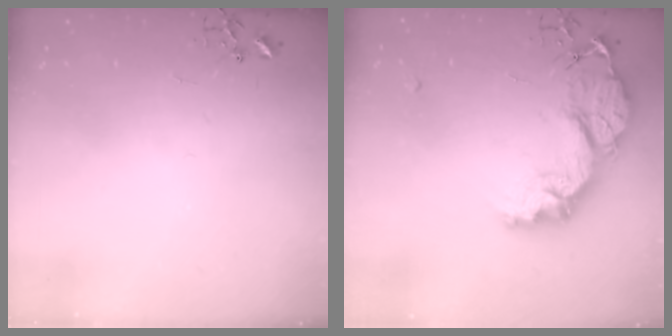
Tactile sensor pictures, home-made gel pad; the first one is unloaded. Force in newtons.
{"total": 15.8, "press": 15.8, "slide": 1.3}